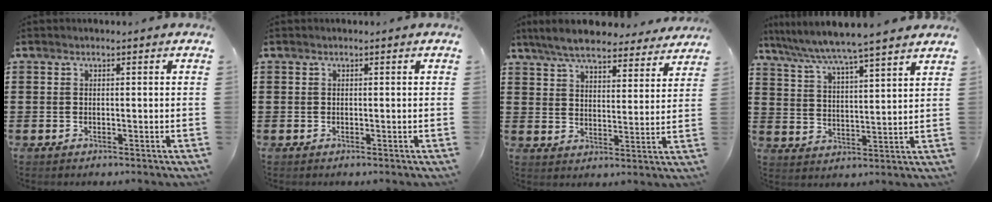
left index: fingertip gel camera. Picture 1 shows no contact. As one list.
[{"total": 0.0}, {"total": 7.1, "force": [6.6, 1.0, 2.4], "torque": [-0.073, -0.025, 0.119]}, {"total": 5.7, "force": [5.2, -0.9, 2.2], "torque": [-0.065, -0.035, 0.085]}]